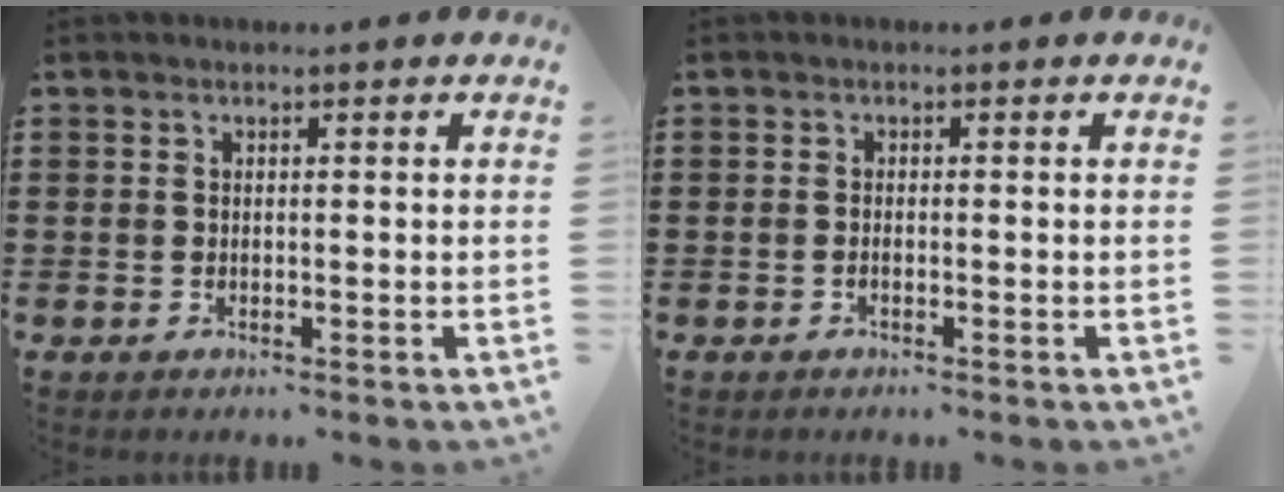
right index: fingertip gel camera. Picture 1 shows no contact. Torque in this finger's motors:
{"motor_torque": [2.14, 0.00, -0.03, -0.01]}